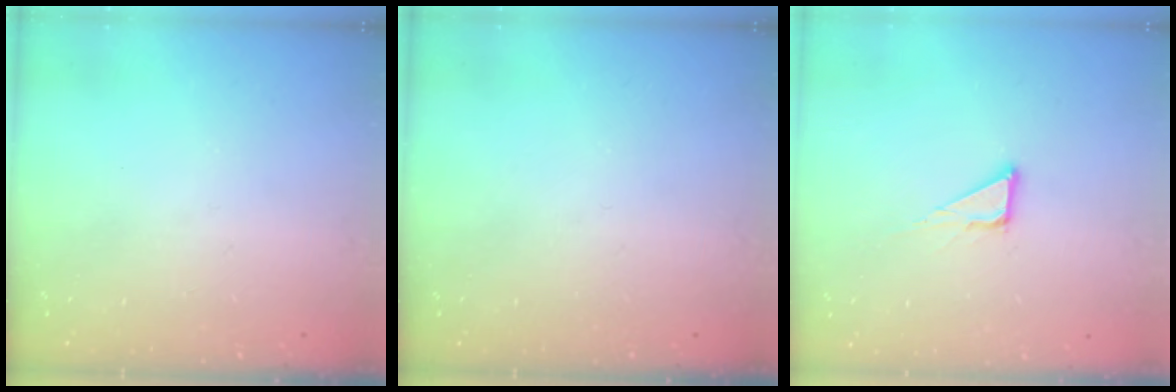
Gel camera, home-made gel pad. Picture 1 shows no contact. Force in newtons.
{"total": 0.0}
{"total": 5.0, "press": 5.0, "slide": 0.1}